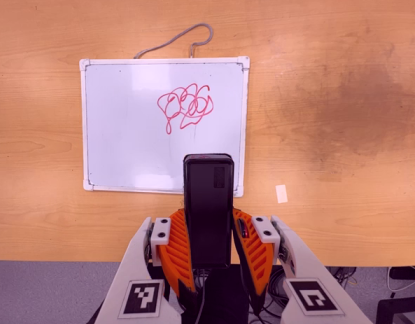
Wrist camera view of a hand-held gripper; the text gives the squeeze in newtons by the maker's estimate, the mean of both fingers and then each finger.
{"total": 4.9, "left": 3.5, "right": 6.3}